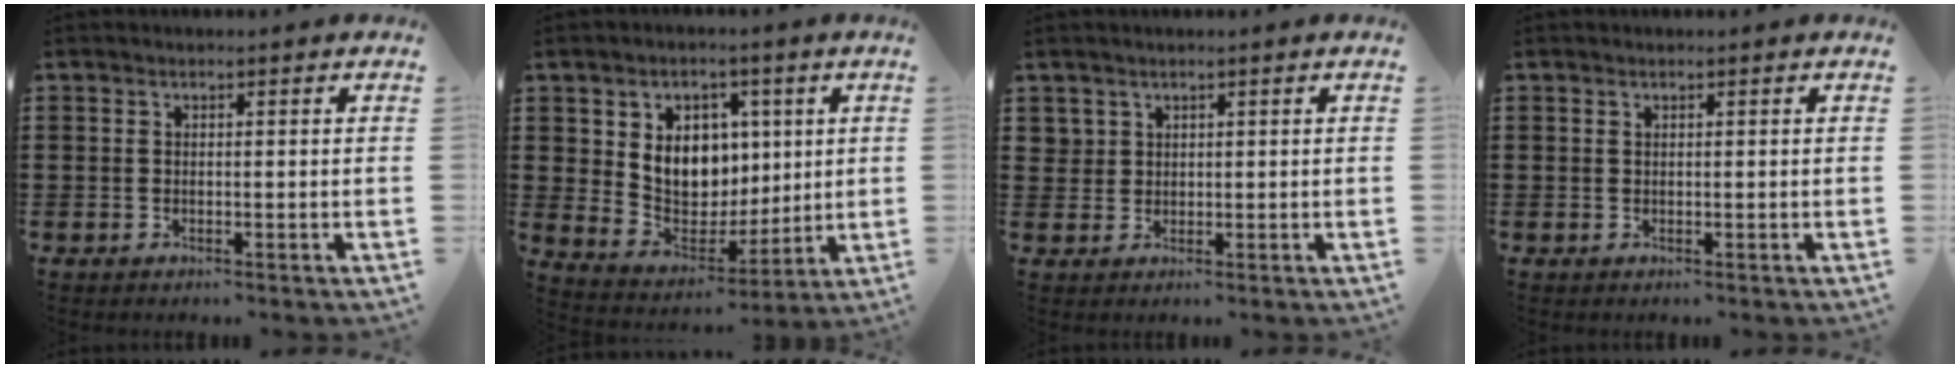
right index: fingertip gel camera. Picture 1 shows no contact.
{"total": 8.6, "force": [2.3, 7.3, 3.9], "torque": [-0.079, -0.005, 0.044]}
{"total": 2.2, "force": [1.3, 1.8, 0.2], "torque": [-0.011, 0.008, 0.026]}
{"total": 0.0}